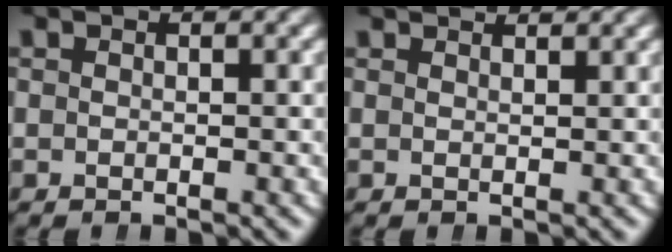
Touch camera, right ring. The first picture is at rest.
{"total": 1.9, "force": [1.8, -0.5, 0.2], "torque": [0.009, 0.003, 0.028]}